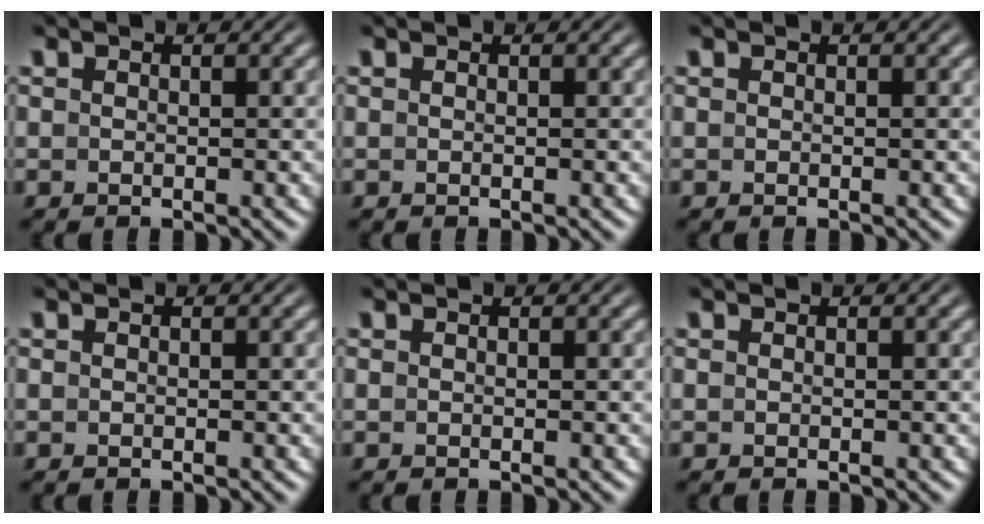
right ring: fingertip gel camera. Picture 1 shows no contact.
{"total": 0.0}
{"total": 0.0}
{"total": 0.0}
{"total": 0.0}
{"total": 0.0}